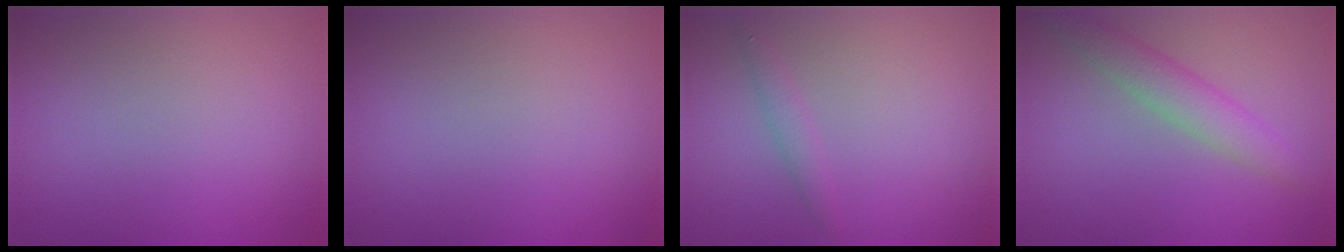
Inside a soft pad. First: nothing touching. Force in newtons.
{"total": 0.0}
{"total": 1.2, "press": 1.2, "slide": 0.0}
{"total": 2.4, "press": 2.4, "slide": 0.2}